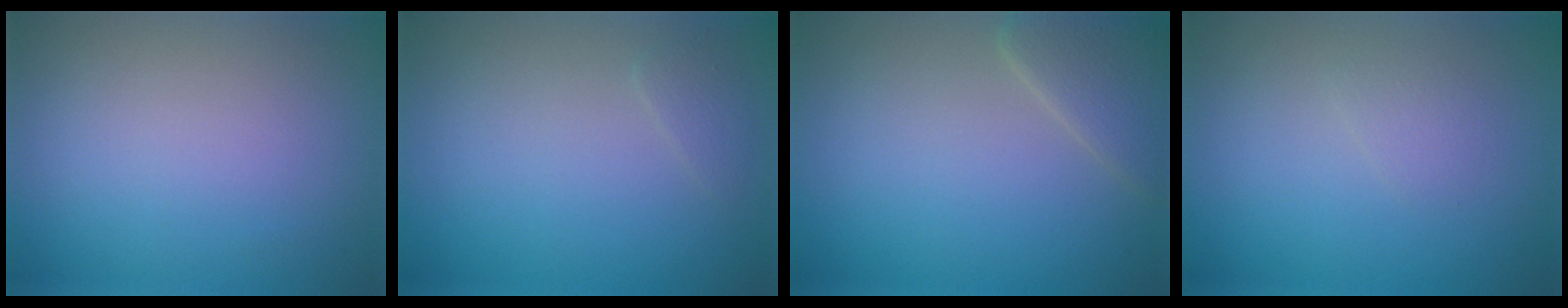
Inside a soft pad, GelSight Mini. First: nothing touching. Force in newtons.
{"total": 0.9, "press": 0.9, "slide": 0.0}
{"total": 2.7, "press": 2.6, "slide": 0.2}
{"total": 0.9, "press": 0.9, "slide": 0.0}